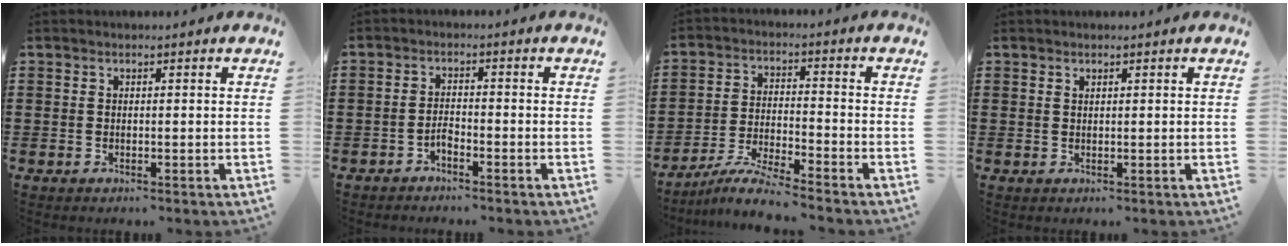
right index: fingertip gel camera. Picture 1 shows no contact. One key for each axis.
{"total": 1.7, "fx": -1.5, "fy": 0.5, "fz": 0.7, "tx": -0.019, "ty": 0.003, "tz": -0.029}
{"total": 5.8, "fx": -5.4, "fy": -0.2, "fz": 2.0, "tx": -0.048, "ty": -0.011, "tz": -0.107}
{"total": 0.6, "fx": 0.4, "fy": 0.3, "fz": 0.2, "tx": -0.006, "ty": 0.002, "tz": 0.008}